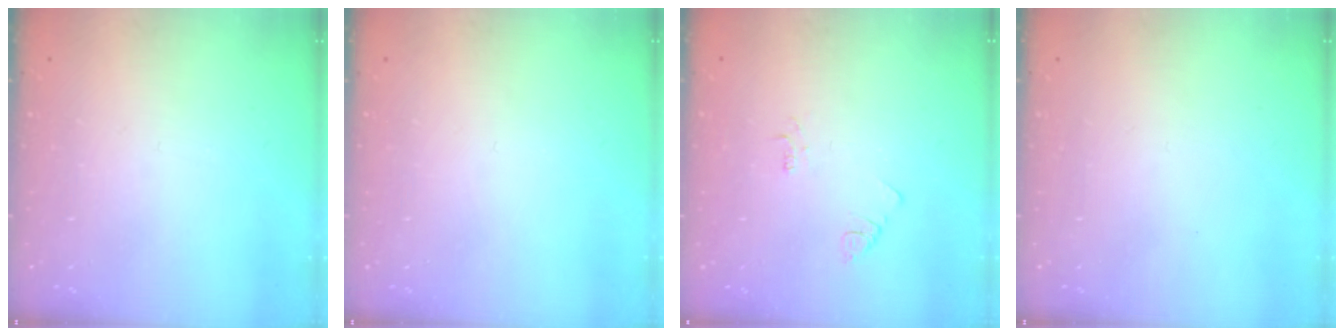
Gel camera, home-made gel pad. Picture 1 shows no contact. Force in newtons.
{"total": 0.0}
{"total": 2.1, "press": 2.1, "slide": 0.4}
{"total": 1.7, "press": 1.6, "slide": 0.1}